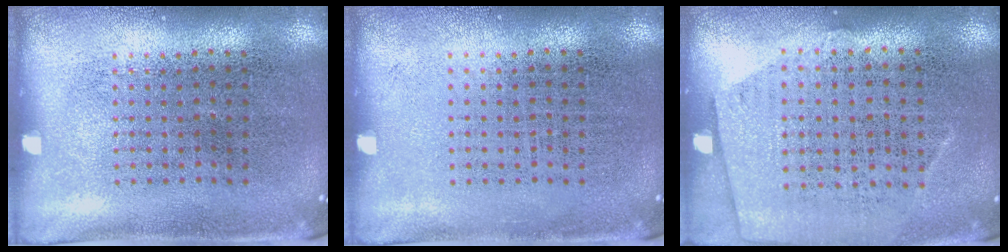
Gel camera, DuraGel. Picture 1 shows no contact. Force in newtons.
{"total": 0.0}
{"total": 0.6, "press": 0.2, "slide": 0.6}